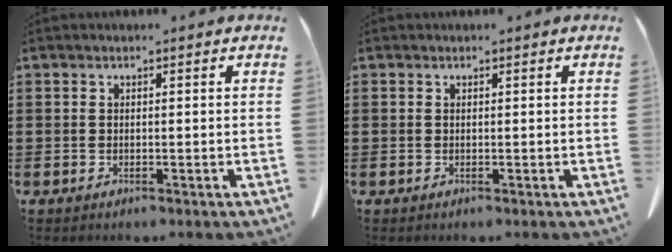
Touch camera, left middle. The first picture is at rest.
{"total": 0.0}